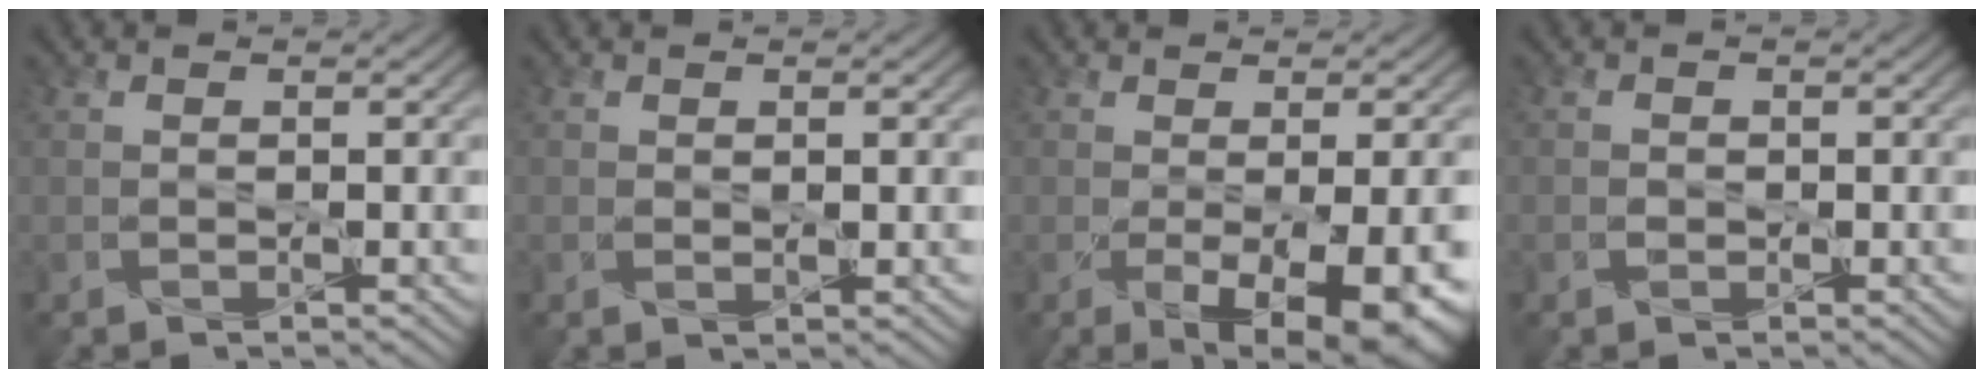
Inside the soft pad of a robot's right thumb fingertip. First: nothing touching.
{"total": 1.1, "force": [0.1, 0.5, 1.0], "torque": [-0.016, -0.004, 0.005]}
{"total": 8.5, "force": [-2.4, 3.2, 7.5], "torque": [-0.122, -0.037, -0.003]}
{"total": 0.9, "force": [-0.3, 0.8, 0.4], "torque": [-0.007, -0.004, -0.008]}